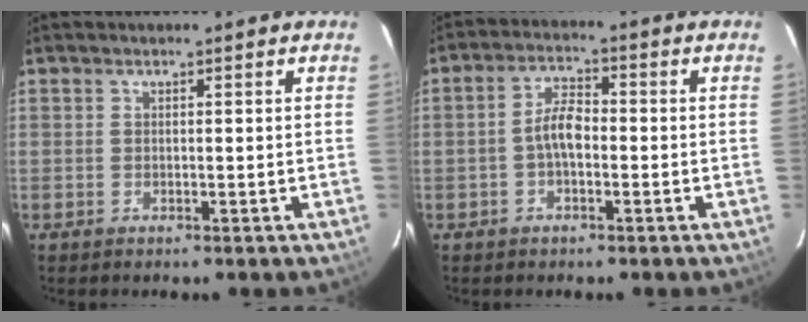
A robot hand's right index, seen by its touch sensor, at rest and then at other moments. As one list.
[{"total": 4.8, "force": [-1.1, 2.2, 4.1], "torque": [-0.081, 0.014, -0.022]}]